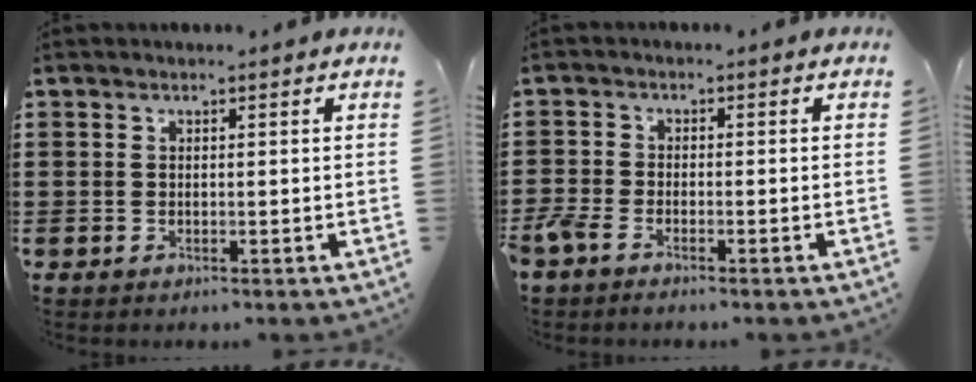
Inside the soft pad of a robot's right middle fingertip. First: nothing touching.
{"total": 2.3, "force": [-1.9, 0.7, 1.1], "torque": [-0.041, -0.005, -0.043]}